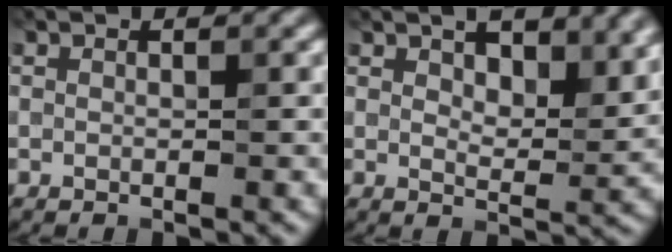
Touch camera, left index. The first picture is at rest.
{"total": 6.1, "force": [3.5, 2.6, 4.3], "torque": [-0.058, -0.001, 0.059]}